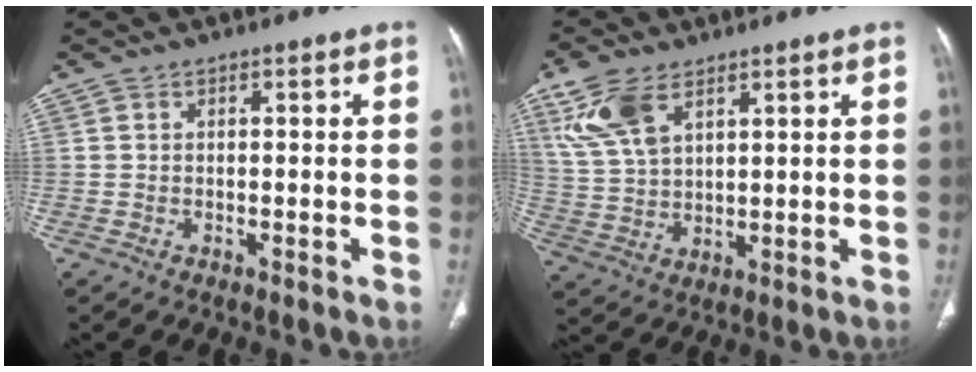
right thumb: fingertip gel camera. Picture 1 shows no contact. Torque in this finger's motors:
{"motor_torque": [-0.03, 0.57, 1.13, 1.02, 0.11]}